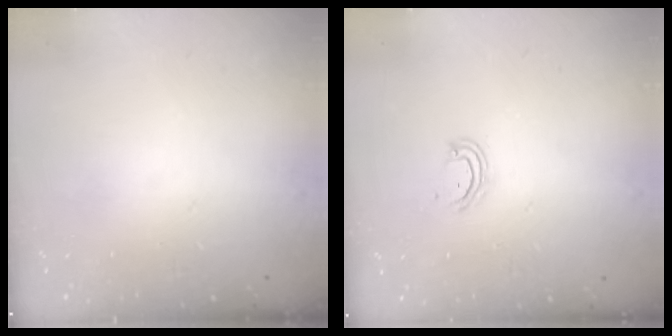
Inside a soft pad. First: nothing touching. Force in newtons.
{"total": 4.7, "press": 4.6, "slide": 0.4}